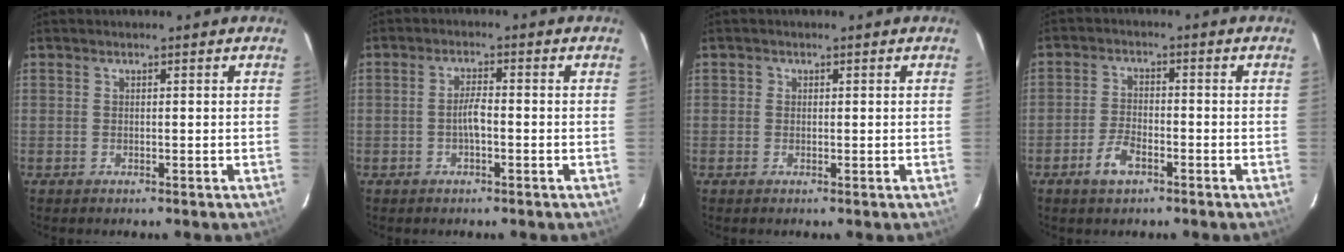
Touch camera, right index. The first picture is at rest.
{"total": 2.8, "force": [-0.9, 0.6, 2.6], "torque": [-0.051, 0.005, -0.017]}
{"total": 0.7, "force": [0.0, 0.7, 0.0], "torque": [0.001, 0.002, -0.004]}
{"total": 5.0, "force": [-3.0, 2.3, 3.2], "torque": [-0.074, 0.002, -0.056]}